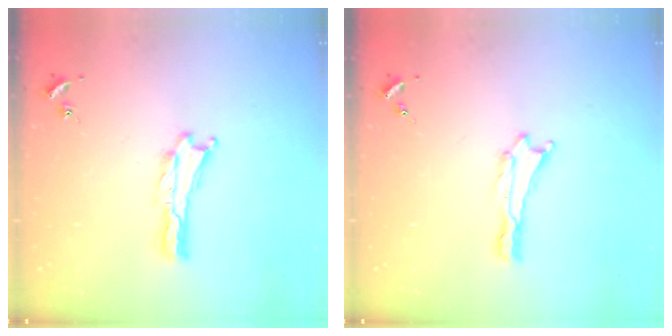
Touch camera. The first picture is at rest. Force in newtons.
{"total": 0.0}